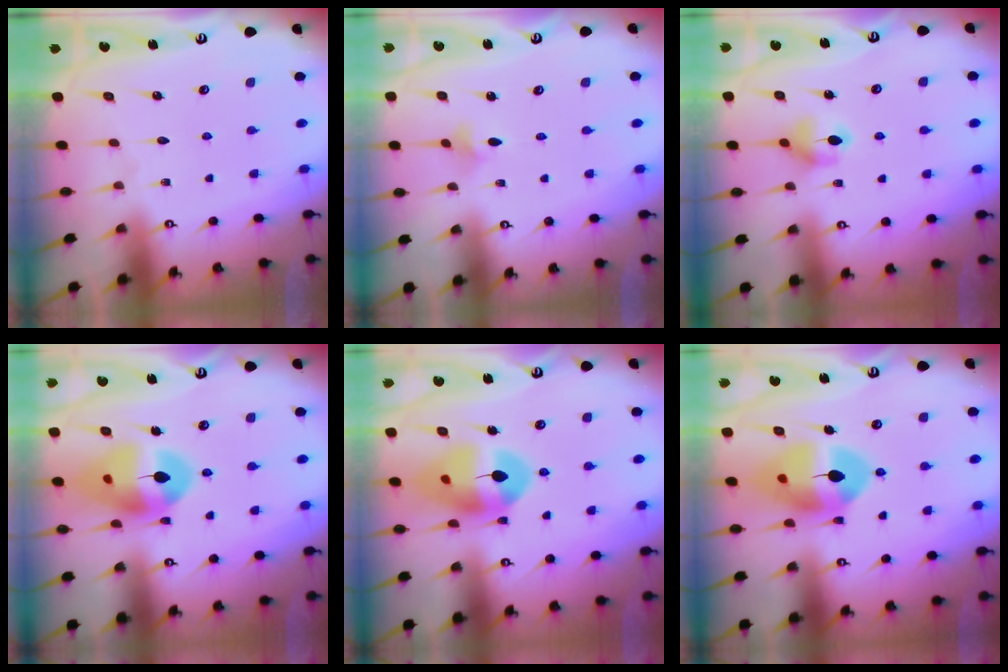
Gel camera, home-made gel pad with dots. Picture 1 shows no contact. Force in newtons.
{"total": 2.6, "press": 2.5, "slide": 0.5}
{"total": 5.7, "press": 5.6, "slide": 0.9}
{"total": 16.3, "press": 16.2, "slide": 2.2}
{"total": 13.3, "press": 13.2, "slide": 1.6}
{"total": 14.1, "press": 14.0, "slide": 1.8}